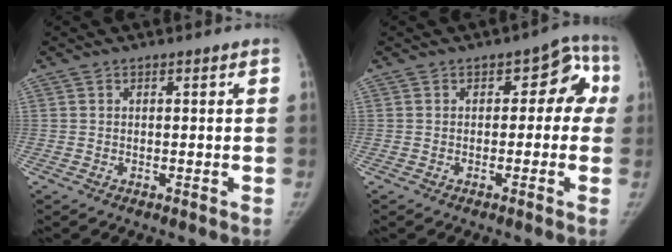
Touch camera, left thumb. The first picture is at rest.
{"total": 6.6, "force": [-0.4, 4.7, 4.5], "torque": [0.002, 0.026, -0.019]}